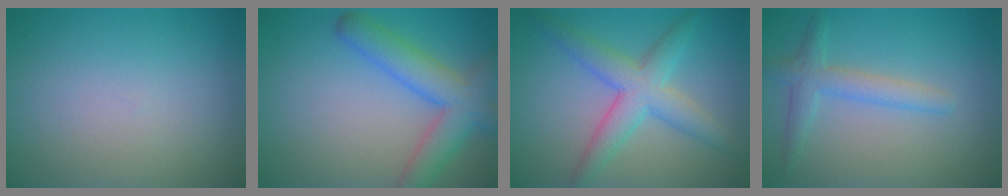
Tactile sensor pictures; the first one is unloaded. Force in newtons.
{"total": 4.5, "press": 4.5, "slide": 0.3}
{"total": 4.9, "press": 4.9, "slide": 0.1}
{"total": 2.8, "press": 2.7, "slide": 0.2}